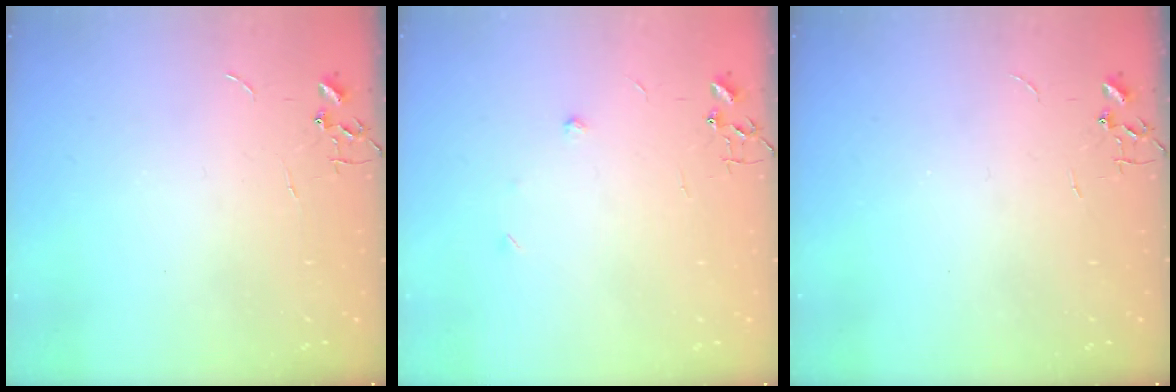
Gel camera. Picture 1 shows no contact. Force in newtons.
{"total": 4.8, "press": 4.8, "slide": 0.6}
{"total": 0.0}